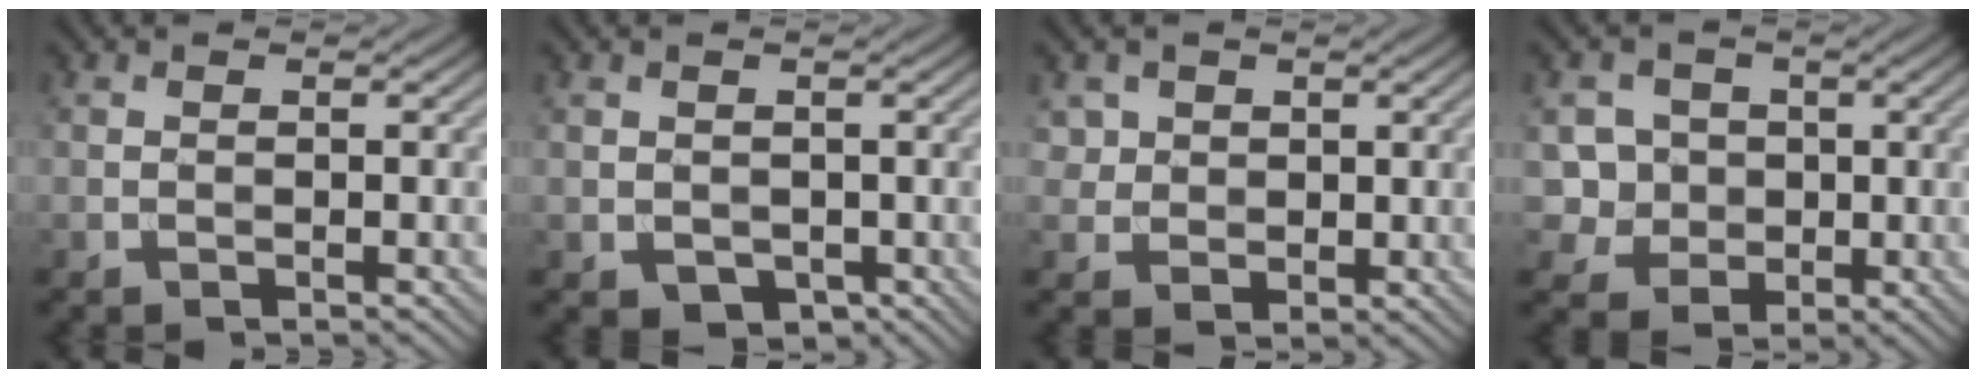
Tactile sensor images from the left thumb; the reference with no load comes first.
{"total": 2.1, "force": [-0.3, 1.9, 1.0], "torque": [-0.031, -0.014, -0.001]}
{"total": 3.7, "force": [1.6, 3.2, 1.1], "torque": [-0.042, -0.014, 0.038]}
{"total": 5.8, "force": [0.5, 5.6, 1.6], "torque": [-0.053, -0.005, 0.006]}